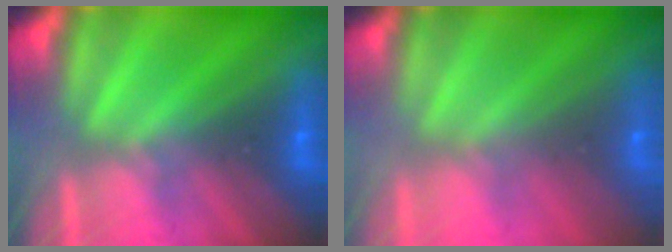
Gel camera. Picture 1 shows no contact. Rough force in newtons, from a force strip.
{"total": 7.3}